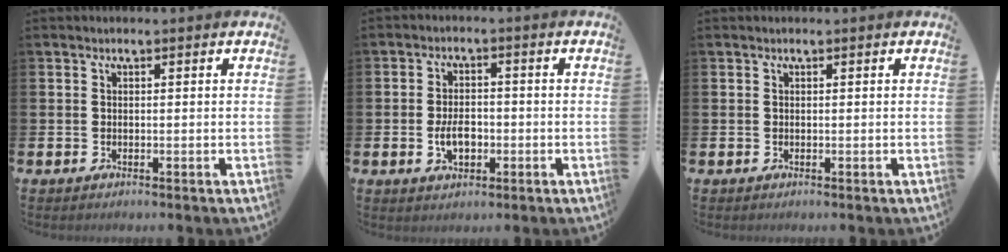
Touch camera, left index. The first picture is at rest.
{"total": 4.0, "force": [-0.9, 2.4, 3.0], "torque": [-0.042, -0.001, -0.020]}
{"total": 0.0}